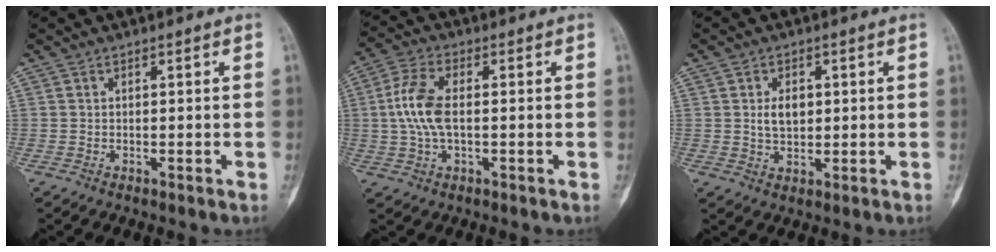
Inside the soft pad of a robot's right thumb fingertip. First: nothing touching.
{"total": 8.6, "force": [0.2, 4.1, 7.5], "torque": [-0.170, 0.016, 0.001]}
{"total": 4.4, "force": [0.8, 2.9, 3.2], "torque": [-0.042, -0.004, 0.018]}